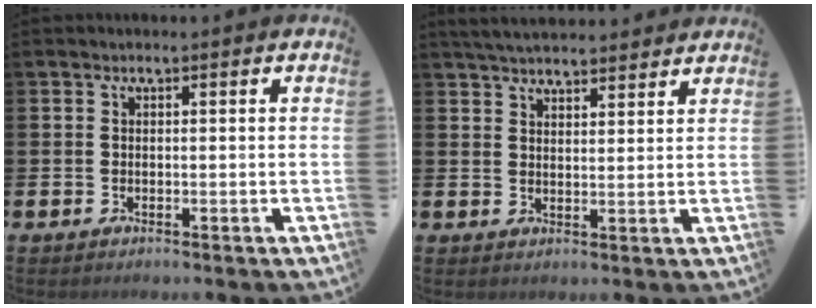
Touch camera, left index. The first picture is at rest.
{"total": 4.3, "force": [4.2, 0.5, 0.7], "torque": [-0.019, -0.017, 0.077]}